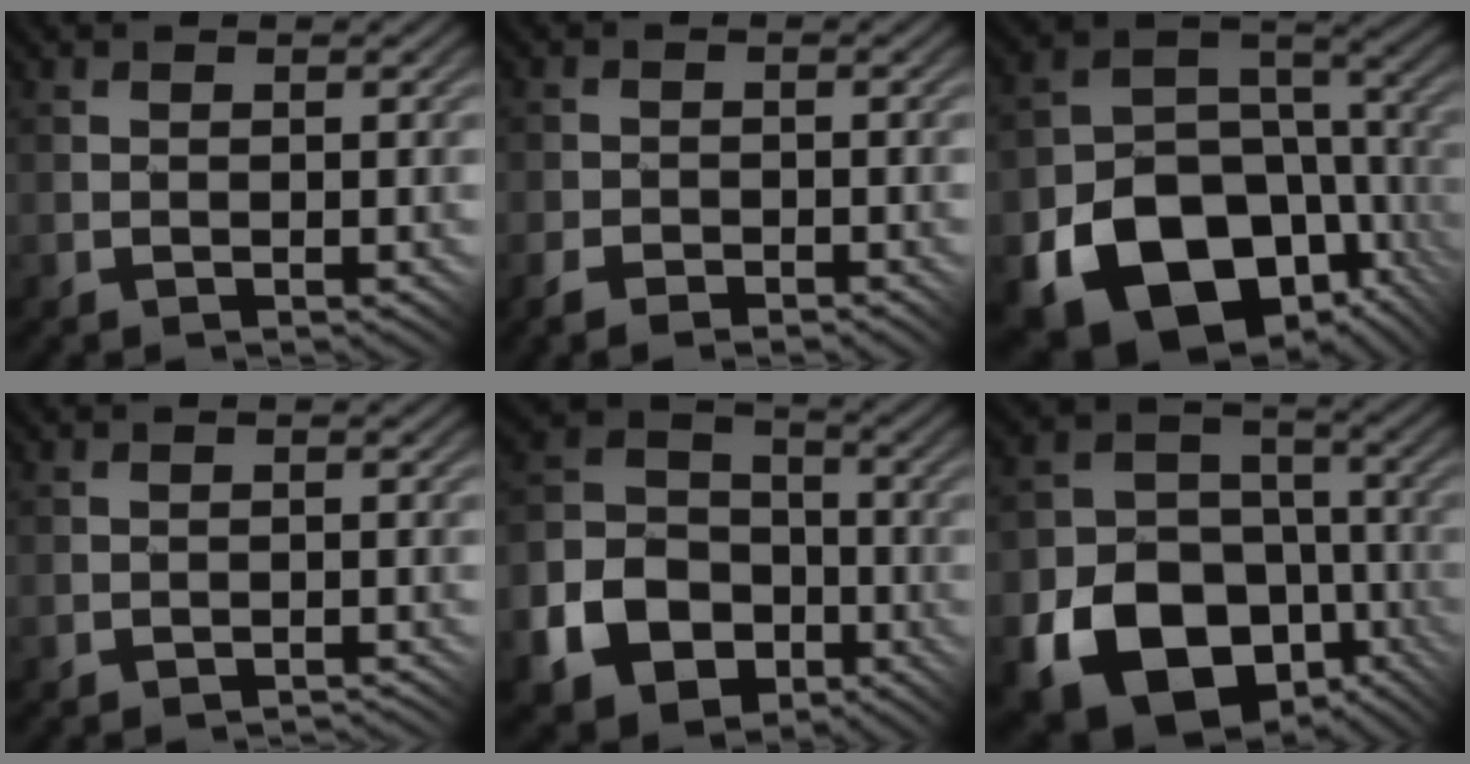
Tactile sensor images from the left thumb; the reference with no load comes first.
{"total": 2.7, "force": [-2.0, 1.3, 1.2], "torque": [-0.022, -0.003, -0.041]}
{"total": 19.4, "force": [-8.9, 13.8, 10.3], "torque": [-0.205, -0.034, -0.117]}
{"total": 1.0, "force": [-0.8, -0.4, -0.6], "torque": [0.012, 0.007, -0.021]}
{"total": 12.9, "force": [-6.5, 9.5, 5.8], "torque": [-0.164, -0.035, -0.122]}
{"total": 17.8, "force": [-8.7, 13.3, 7.9], "torque": [-0.155, -0.046, -0.148]}